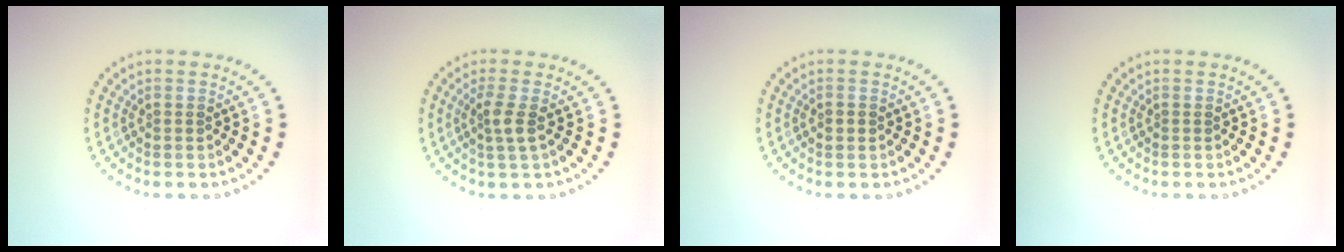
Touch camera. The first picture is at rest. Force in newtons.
{"total": 1.9, "press": 1.4, "slide": 1.3}
{"total": 1.1, "press": 1.1, "slide": 0.2}
{"total": 0.0}